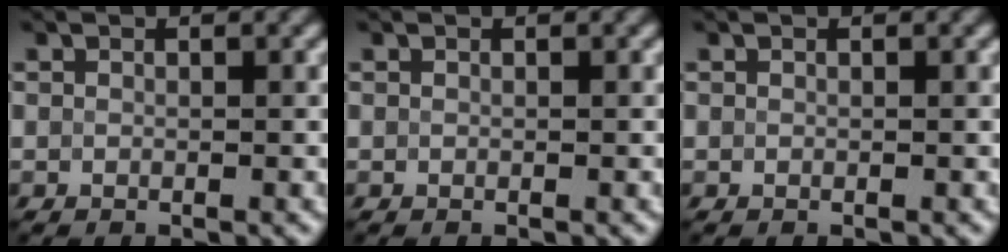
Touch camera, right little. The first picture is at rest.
{"total": 0.0}
{"total": 0.0}